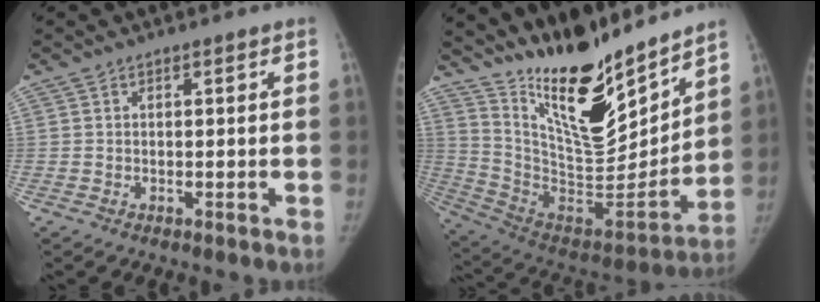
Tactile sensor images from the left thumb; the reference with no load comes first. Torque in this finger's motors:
{"motor_torque": [2.82, 0.28, 1.08, -1.69, 0.43]}